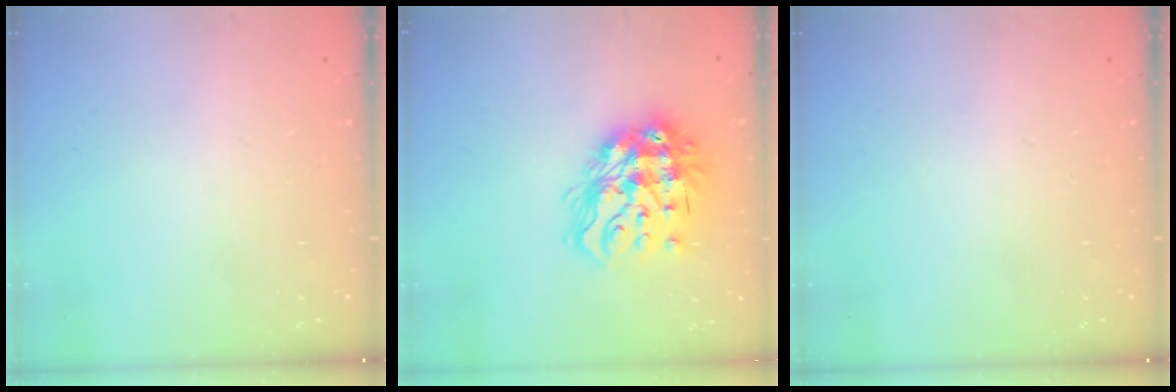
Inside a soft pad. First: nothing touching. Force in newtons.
{"total": 19.2, "press": 19.1, "slide": 1.6}
{"total": 0.0}